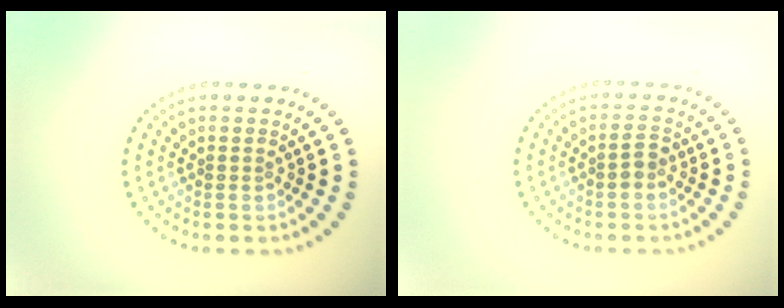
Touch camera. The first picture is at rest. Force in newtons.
{"total": 1.5, "press": 1.5, "slide": 0.2}